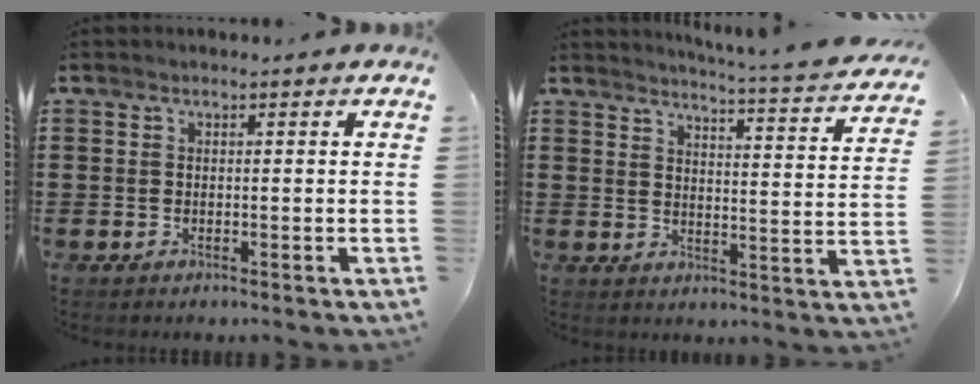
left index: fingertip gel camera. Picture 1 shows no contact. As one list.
[{"total": 4.3, "force": [4.0, -0.8, 1.3], "torque": [-0.028, -0.041, 0.059]}]